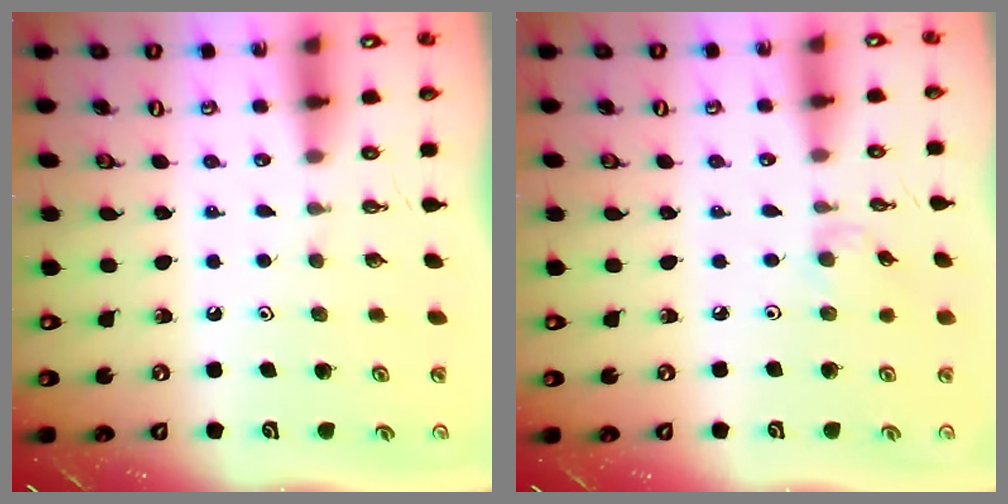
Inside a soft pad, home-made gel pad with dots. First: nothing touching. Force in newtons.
{"total": 1.1, "press": 1.0, "slide": 0.4}